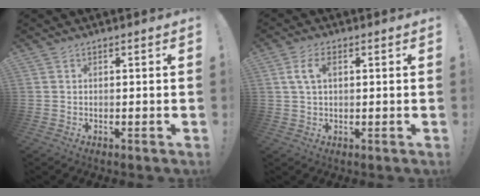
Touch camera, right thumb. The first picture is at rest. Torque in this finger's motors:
{"motor_torque": [0.02, 0.07, 0.02, 0.00, 0.01]}